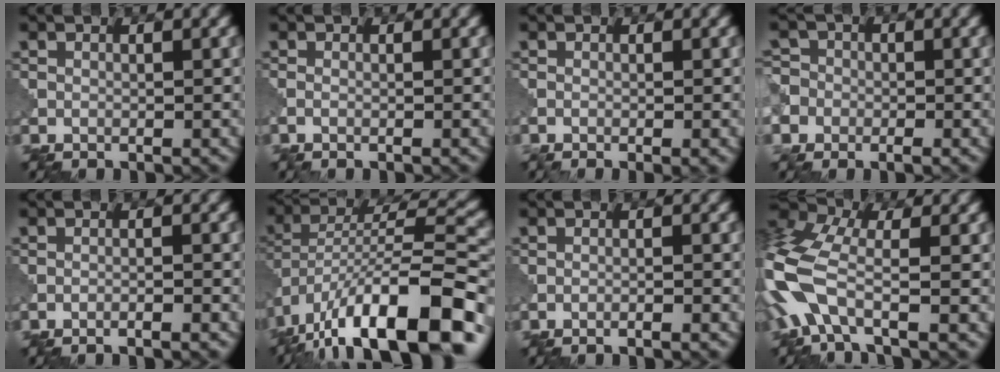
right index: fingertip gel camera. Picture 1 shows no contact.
{"total": 0.9, "force": [-0.1, 0.6, 0.6], "torque": [0.007, 0.007, -0.020]}
{"total": 1.9, "force": [-0.6, 0.8, 1.6], "torque": [-0.002, 0.001, -0.011]}
{"total": 4.0, "force": [-2.2, 3.3, 0.2], "torque": [0.003, -0.002, -0.047]}
{"total": 1.5, "force": [-1.5, -0.1, 0.1], "torque": [0.010, 0.005, -0.035]}
{"total": 15.0, "force": [-9.3, 5.5, 10.3], "torque": [-0.181, 0.013, -0.155]}
{"total": 1.1, "force": [-1.1, 0.1, 0.1], "torque": [0.019, 0.000, -0.032]}
{"total": 7.3, "force": [-3.1, 3.4, 5.7], "torque": [-0.148, -0.004, -0.072]}